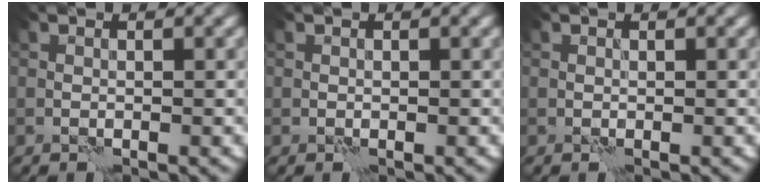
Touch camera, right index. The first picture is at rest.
{"total": 0.0}
{"total": 0.0}